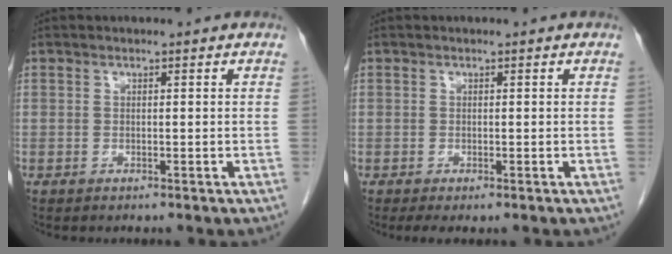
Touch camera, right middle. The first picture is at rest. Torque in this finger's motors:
{"motor_torque": [0.18, 0.18, -0.09, 0.01]}